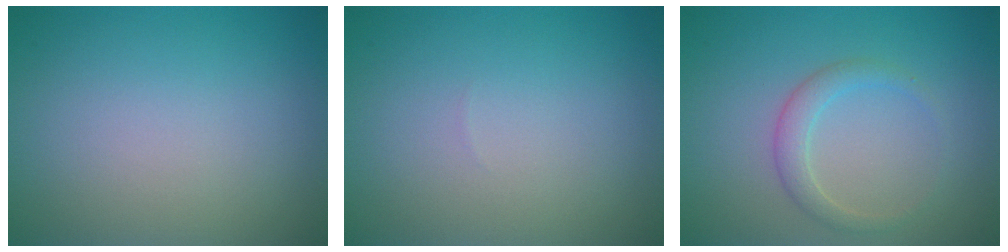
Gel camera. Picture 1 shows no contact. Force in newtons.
{"total": 0.0}
{"total": 1.9, "press": 1.9, "slide": 0.1}